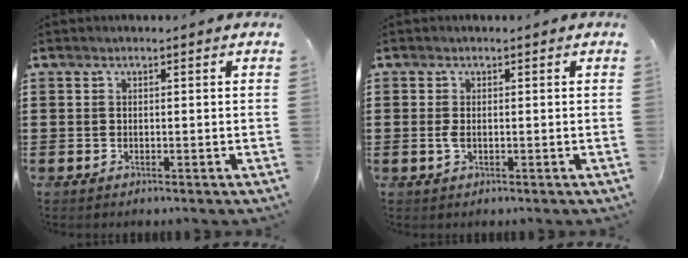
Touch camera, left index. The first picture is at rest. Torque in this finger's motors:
{"motor_torque": [0.34, 0.26, 0.19, 0.06]}